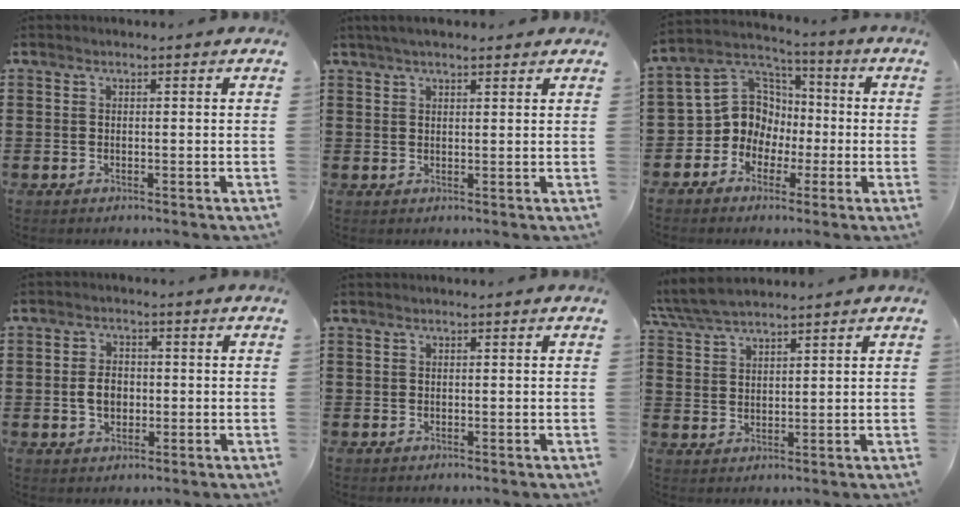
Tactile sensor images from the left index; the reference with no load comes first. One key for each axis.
{"total": 2.6, "fx": 2.2, "fy": 0.5, "fz": 1.4, "tx": -0.029, "ty": 0.007, "tz": 0.040}
{"total": 9.7, "fx": -1.7, "fy": 9.0, "fz": 3.3, "tx": -0.109, "ty": 0.008, "tz": -0.036}
{"total": 4.0, "fx": -0.5, "fy": 2.8, "fz": 2.8, "tx": -0.049, "ty": 0.003, "tz": -0.013}
{"total": 0.0}
{"total": 4.9, "fx": 4.5, "fy": 1.0, "fz": 1.8, "tx": -0.050, "ty": -0.006, "tz": 0.085}